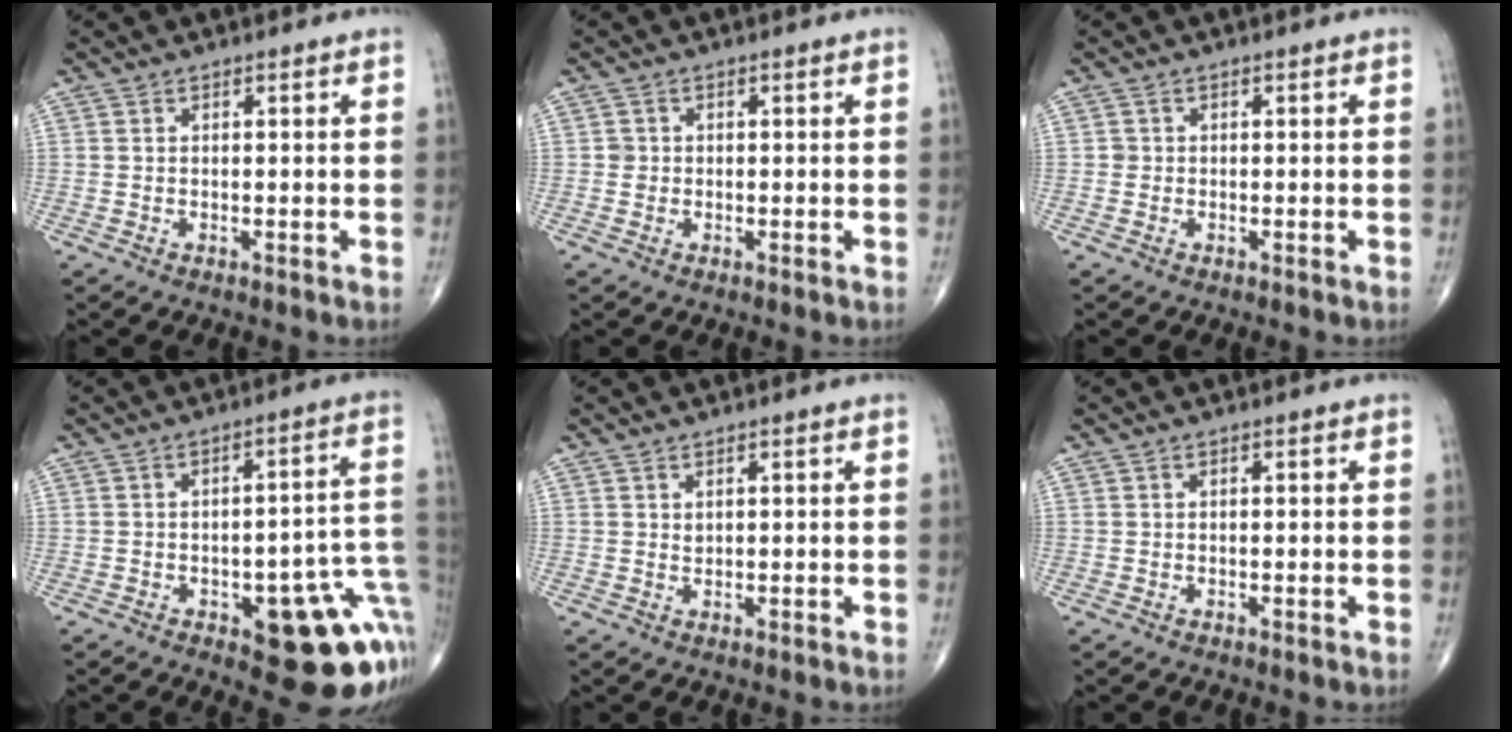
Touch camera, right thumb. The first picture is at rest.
{"total": 1.2, "force": [0.0, 1.2, 0.2], "torque": [0.004, 0.003, -0.001]}
{"total": 0.7, "force": [-0.1, 0.7, 0.1], "torque": [0.004, 0.004, -0.002]}
{"total": 17.8, "force": [-5.3, 6.9, 15.6], "torque": [-0.118, 0.038, -0.044]}
{"total": 0.7, "force": [0.4, 0.4, 0.4], "torque": [-0.002, -0.004, 0.008]}
{"total": 0.0}